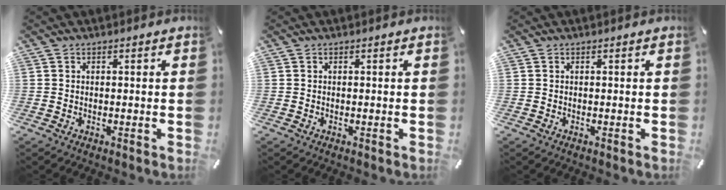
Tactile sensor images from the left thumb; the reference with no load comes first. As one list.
[{"total": 0.0}, {"total": 0.0}]